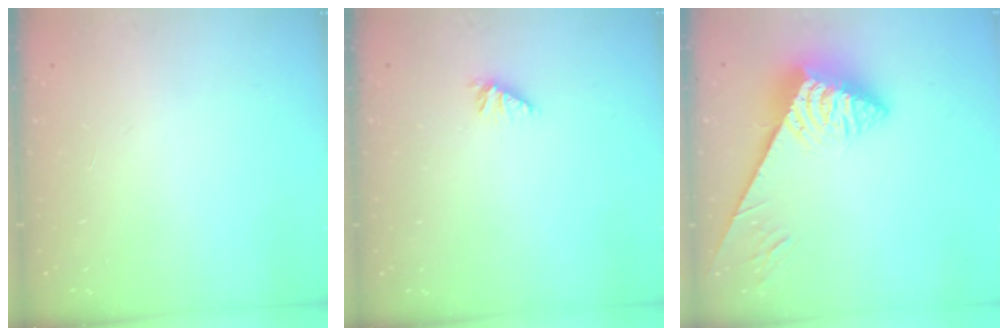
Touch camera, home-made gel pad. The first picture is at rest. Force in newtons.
{"total": 1.9, "press": 1.9, "slide": 0.4}
{"total": 6.3, "press": 6.2, "slide": 1.2}